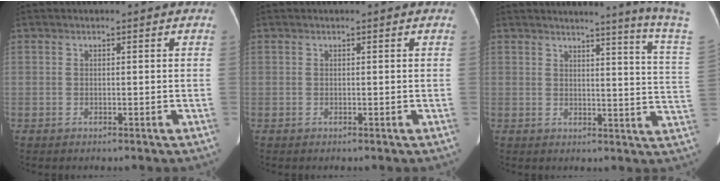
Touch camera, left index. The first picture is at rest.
{"total": 0.0}
{"total": 12.6, "force": [11.1, -2.8, 5.3], "torque": [-0.068, -0.094, 0.109]}